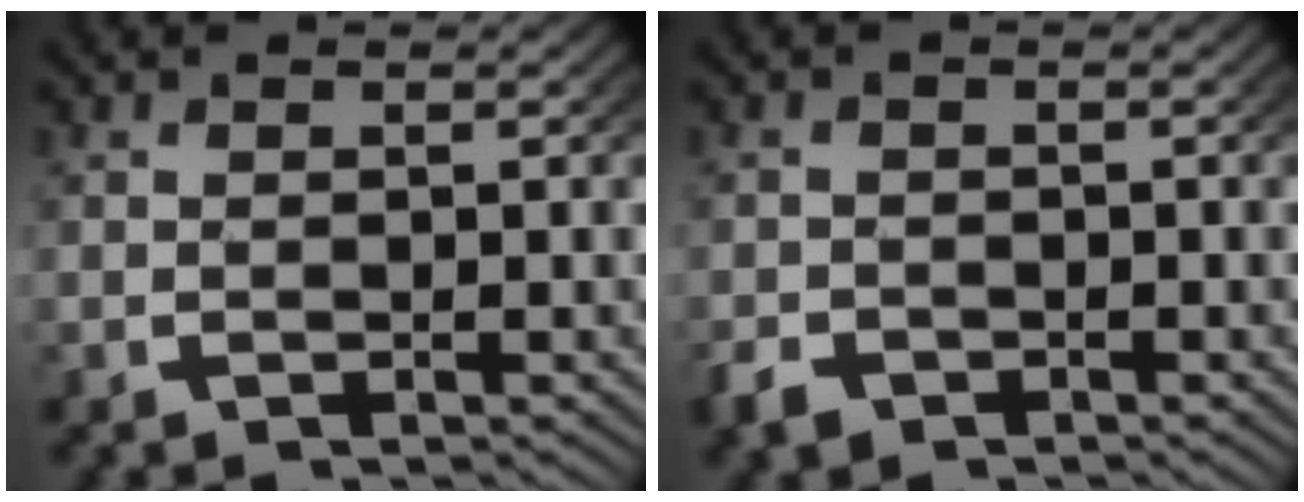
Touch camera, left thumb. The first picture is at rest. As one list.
[{"total": 2.1, "force": [-1.6, 1.3, 0.5], "torque": [-0.014, -0.012, -0.027]}]